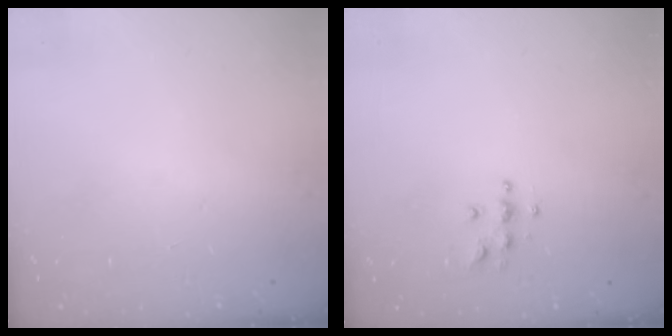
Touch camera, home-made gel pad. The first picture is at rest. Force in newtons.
{"total": 4.9, "press": 4.9, "slide": 0.2}